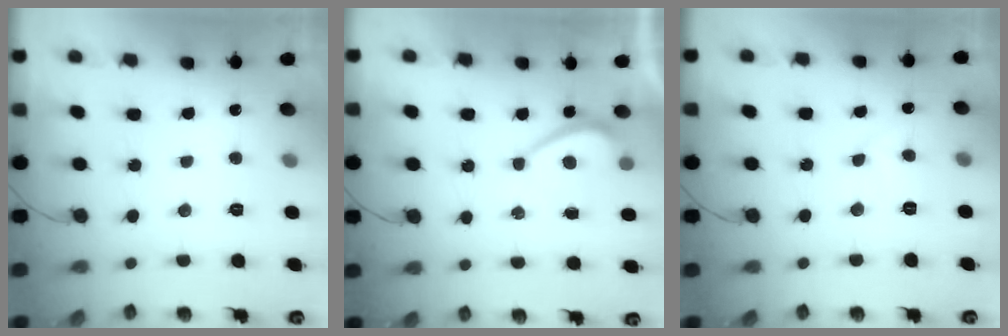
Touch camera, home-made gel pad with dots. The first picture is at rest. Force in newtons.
{"total": 1.4, "press": 1.3, "slide": 0.6}
{"total": 5.2, "press": 5.2, "slide": 0.4}